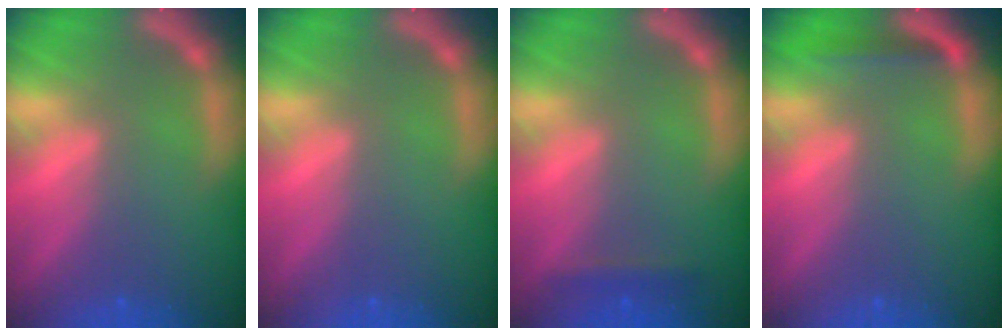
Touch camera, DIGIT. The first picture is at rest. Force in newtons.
{"total": 0.0}
{"total": 1.4}
{"total": 1.9}